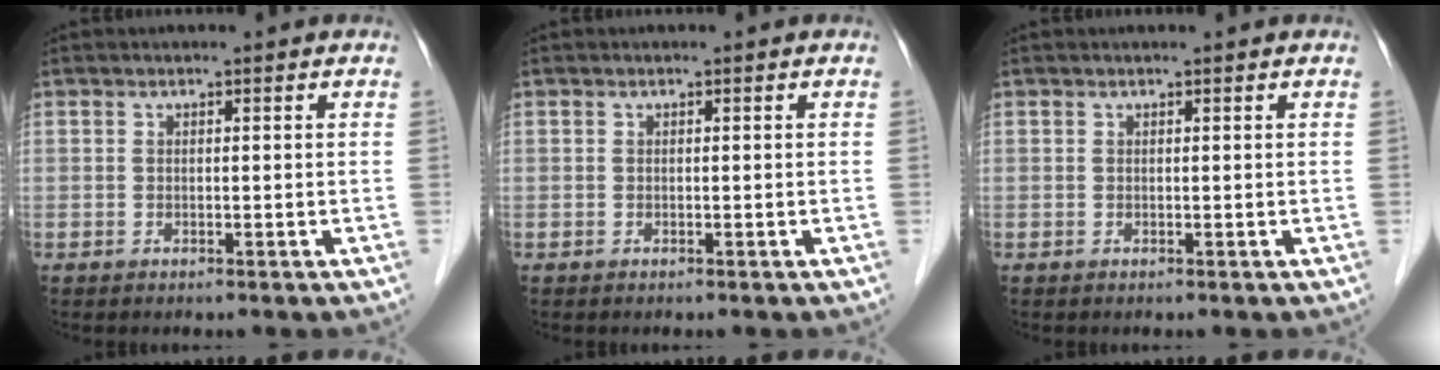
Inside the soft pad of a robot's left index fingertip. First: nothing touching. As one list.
[{"total": 0.0}, {"total": 0.8, "force": [0.7, 0.0, 0.3], "torque": [-0.007, 0.007, 0.012]}]